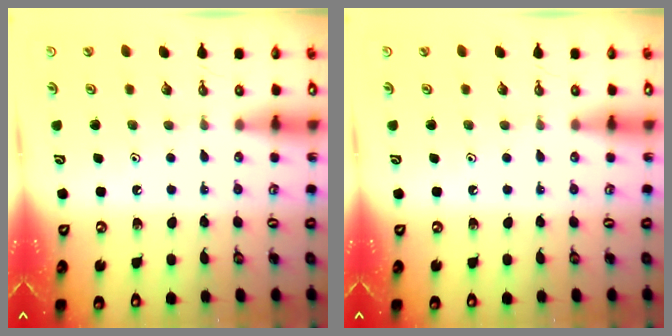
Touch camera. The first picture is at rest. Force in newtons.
{"total": 0.0}